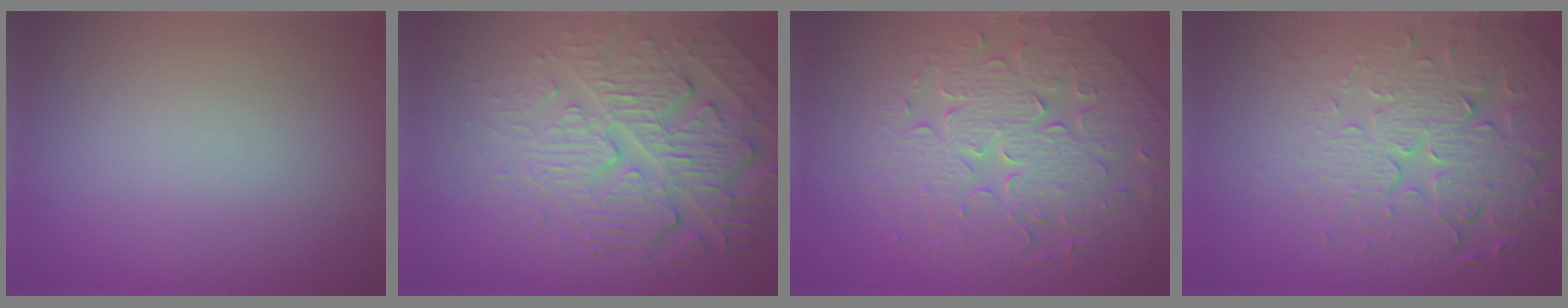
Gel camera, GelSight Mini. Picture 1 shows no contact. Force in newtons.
{"total": 6.4, "press": 4.9, "slide": 4.1}
{"total": 5.6, "press": 5.2, "slide": 2.2}
{"total": 6.8, "press": 5.1, "slide": 4.5}